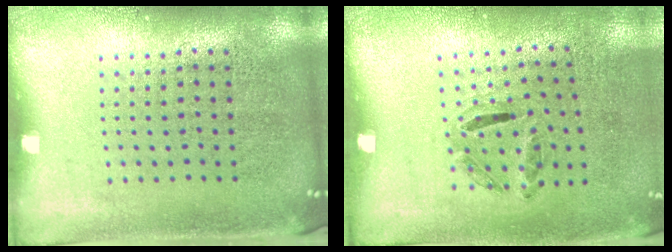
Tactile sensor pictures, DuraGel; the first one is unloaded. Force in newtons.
{"total": 1.2, "press": 0.6, "slide": 1.0}